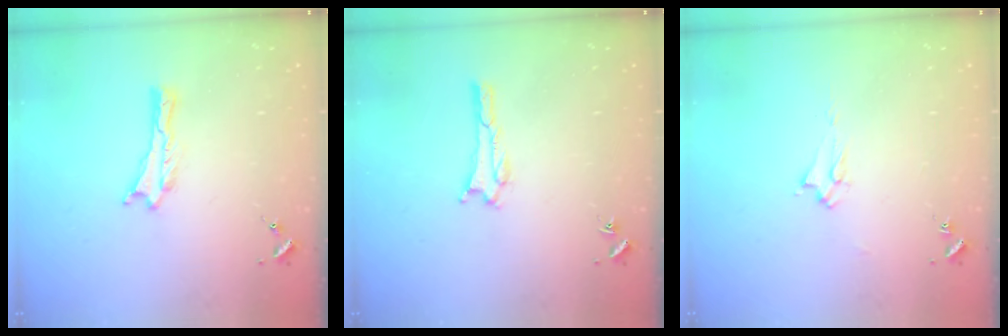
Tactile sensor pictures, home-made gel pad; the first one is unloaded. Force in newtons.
{"total": 1.5, "press": 1.5, "slide": 0.2}
{"total": 1.9, "press": 1.9, "slide": 0.3}